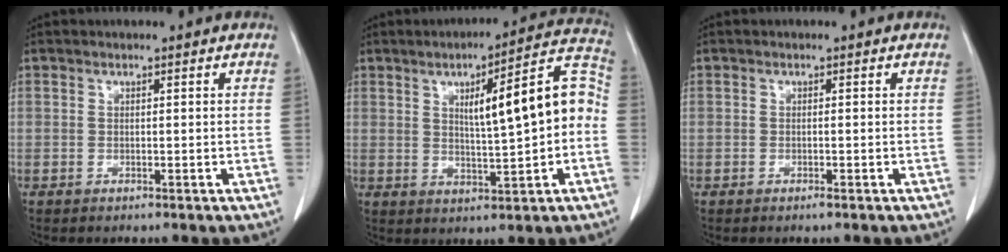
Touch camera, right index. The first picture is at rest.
{"total": 12.9, "force": [0.8, 2.1, 12.7], "torque": [-0.172, 0.035, 0.014]}
{"total": 0.7, "force": [-0.4, -0.1, 0.6], "torque": [-0.012, -0.002, -0.006]}